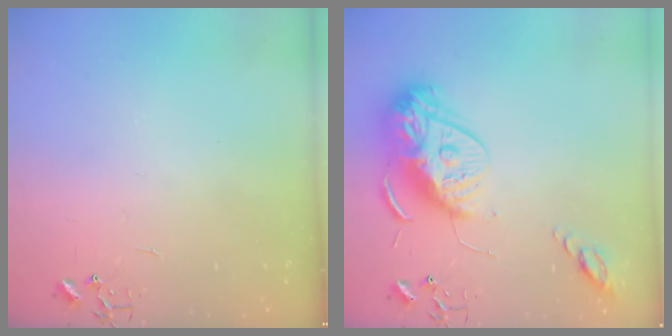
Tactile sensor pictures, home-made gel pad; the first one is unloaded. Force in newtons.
{"total": 16.1, "press": 16.0, "slide": 1.6}